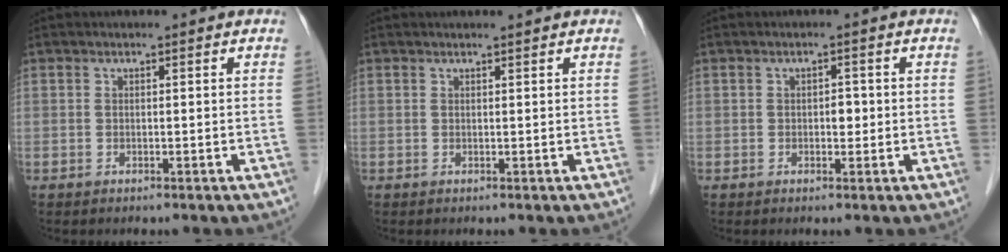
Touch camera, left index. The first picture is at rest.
{"total": 0.8, "force": [0.8, -0.1, 0.3], "torque": [-0.008, 0.002, 0.015]}
{"total": 1.5, "force": [-0.1, 0.9, 1.2], "torque": [-0.015, 0.003, -0.002]}